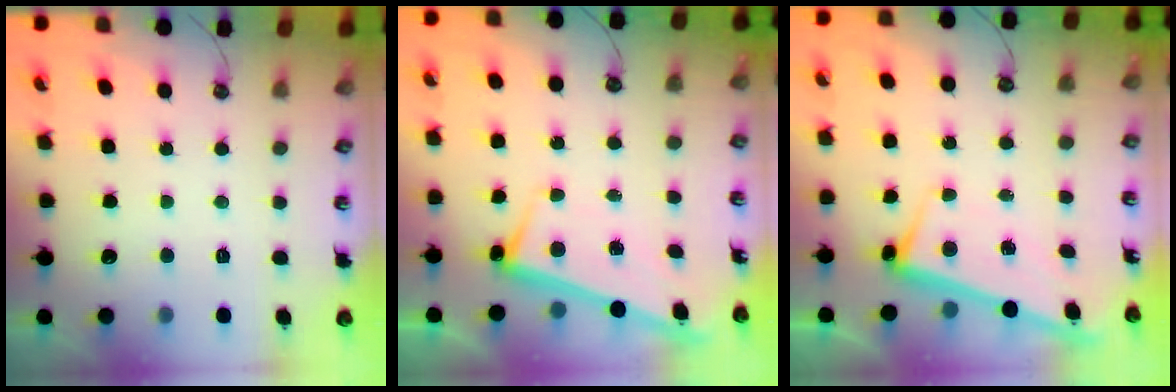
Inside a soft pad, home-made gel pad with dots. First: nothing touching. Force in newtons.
{"total": 2.8, "press": 2.7, "slide": 0.4}
{"total": 2.6, "press": 2.5, "slide": 0.6}